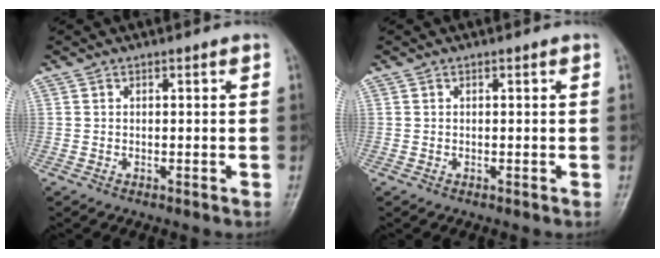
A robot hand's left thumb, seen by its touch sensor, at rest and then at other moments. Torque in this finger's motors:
{"motor_torque": [0.10, 0.13, -0.21, -0.18, -0.01]}